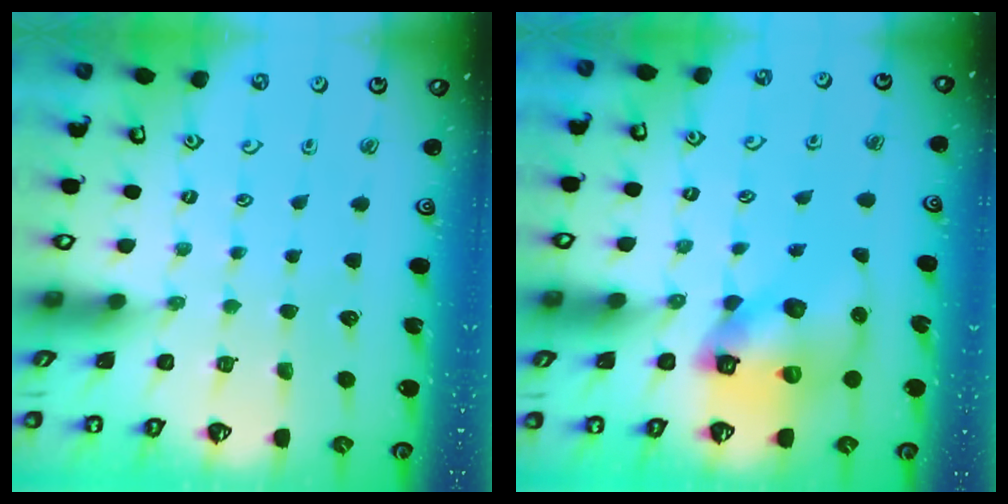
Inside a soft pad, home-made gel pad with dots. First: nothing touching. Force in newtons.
{"total": 12.5, "press": 12.3, "slide": 2.1}